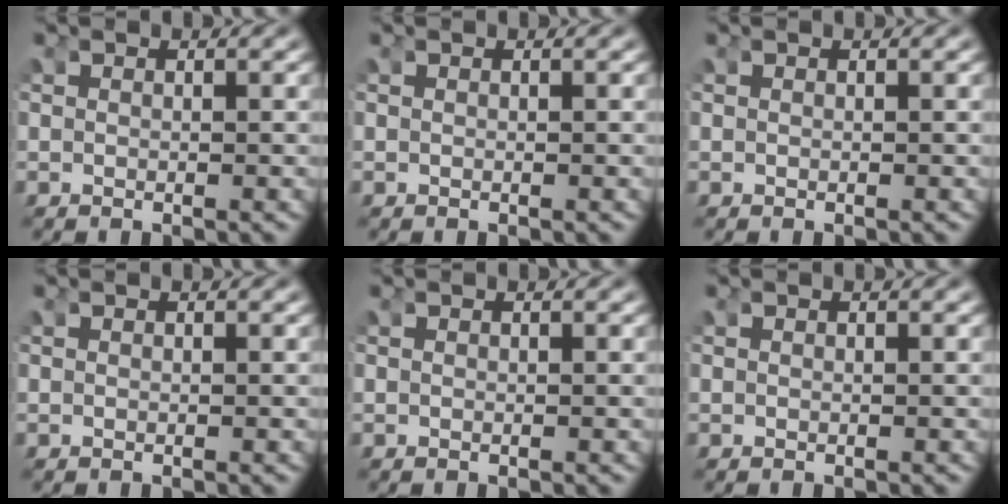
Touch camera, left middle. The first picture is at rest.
{"total": 0.0}
{"total": 0.0}
{"total": 0.0}
{"total": 0.0}
{"total": 0.0}